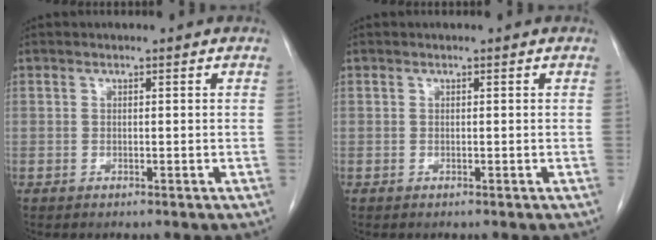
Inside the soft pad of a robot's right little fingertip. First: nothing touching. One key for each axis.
{"total": 0.0}